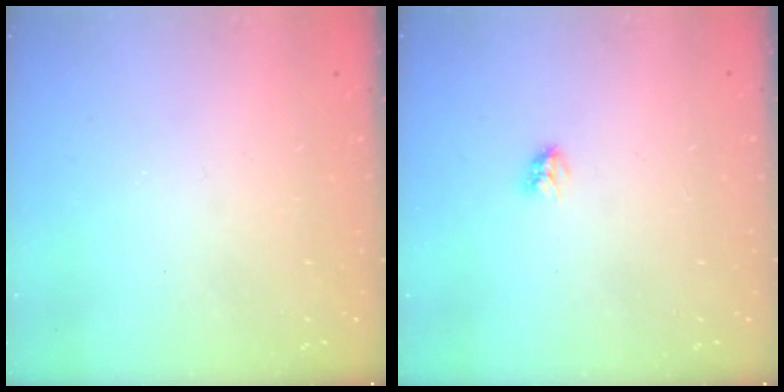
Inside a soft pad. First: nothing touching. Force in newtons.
{"total": 2.8, "press": 2.8, "slide": 0.4}